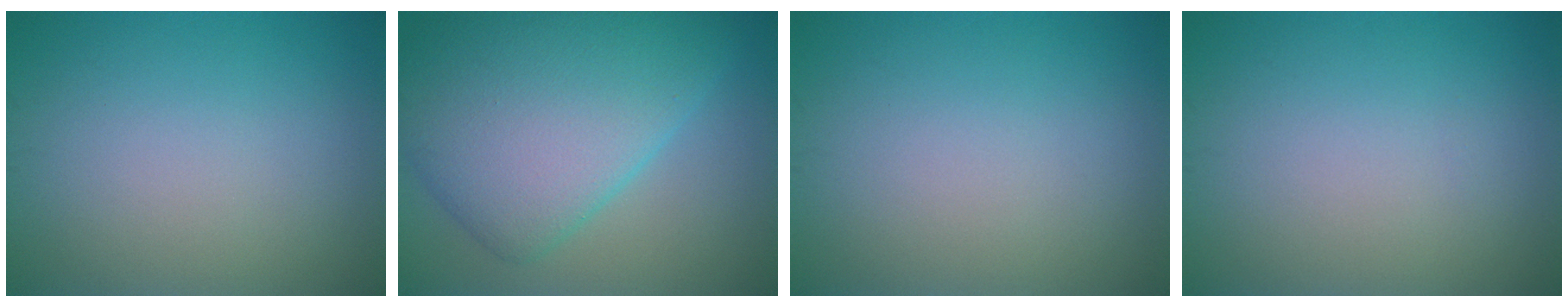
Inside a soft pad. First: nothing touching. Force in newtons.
{"total": 10.4, "press": 10.4, "slide": 0.2}
{"total": 0.0}
{"total": 0.0}